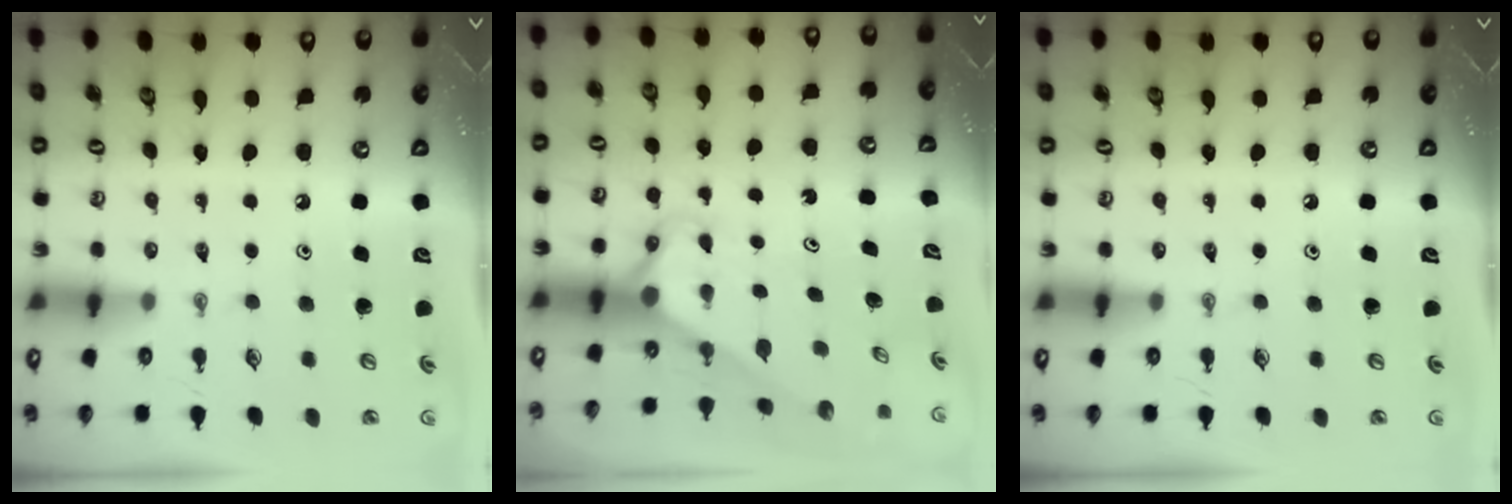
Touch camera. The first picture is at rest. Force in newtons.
{"total": 2.6, "press": 2.6, "slide": 0.1}
{"total": 0.0}